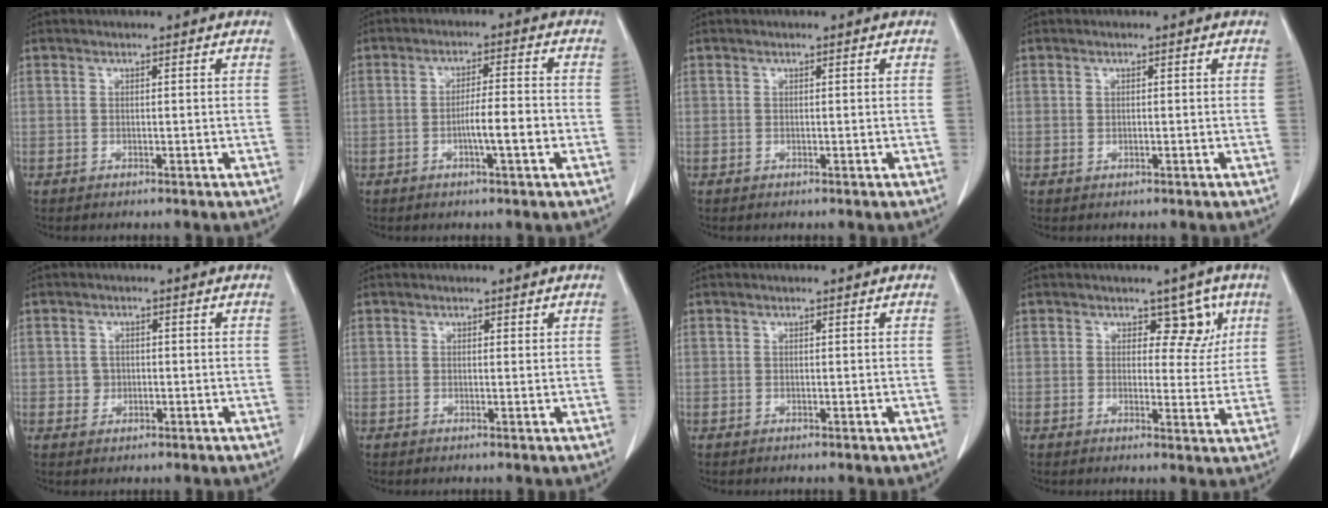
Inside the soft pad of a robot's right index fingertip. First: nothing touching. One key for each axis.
{"total": 5.6, "fx": -1.5, "fy": 0.5, "fz": 5.4, "tx": -0.094, "ty": 0.002, "tz": -0.024}
{"total": 0.0}
{"total": 0.6, "fx": 0.1, "fy": 0.4, "fz": 0.5, "tx": -0.012, "ty": -0.003, "tz": 0.004}
{"total": 2.3, "fx": -0.1, "fy": 2.1, "fz": 0.9, "tx": -0.011, "ty": 0.003, "tz": 0.002}
{"total": 0.8, "fx": 0.6, "fy": 0.4, "fz": 0.3, "tx": -0.001, "ty": -0.005, "tz": 0.006}
{"total": 0.0}
{"total": 5.5, "fx": 2.7, "fy": 3.4, "fz": 3.4, "tx": -0.023, "ty": 0.006, "tz": 0.032}